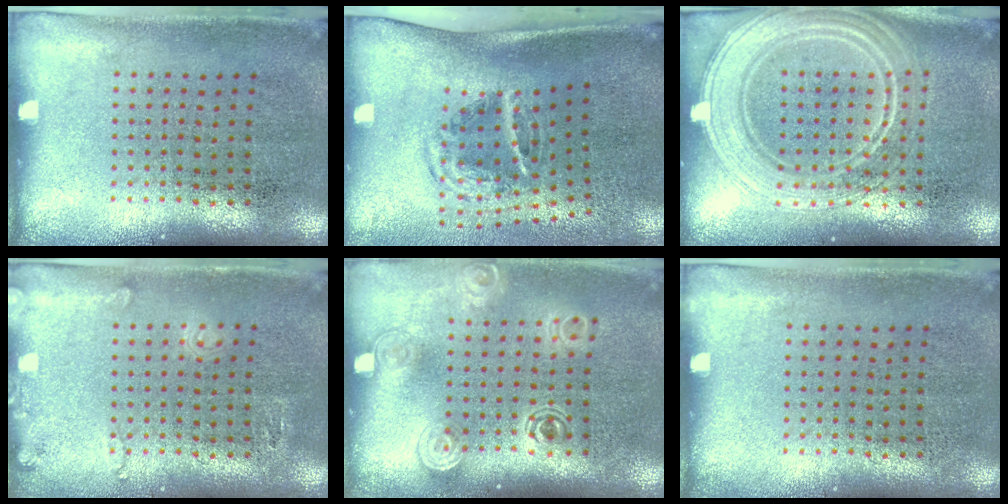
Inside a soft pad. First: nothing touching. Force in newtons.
{"total": 2.1, "press": 1.2, "slide": 1.7}
{"total": 2.9, "press": 2.8, "slide": 0.4}
{"total": 1.3, "press": 1.3, "slide": 0.2}
{"total": 1.6, "press": 1.2, "slide": 1.0}
{"total": 0.0}